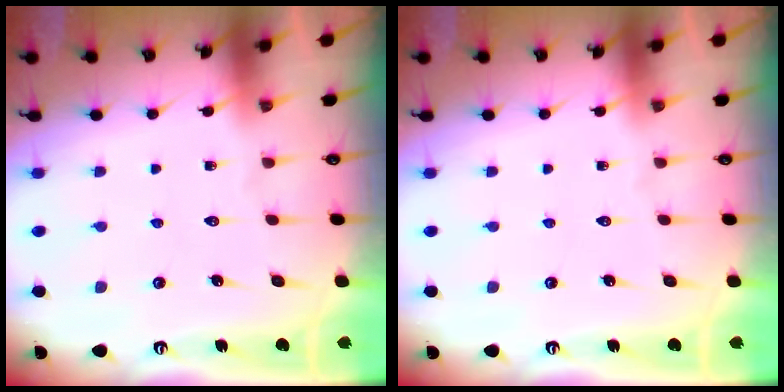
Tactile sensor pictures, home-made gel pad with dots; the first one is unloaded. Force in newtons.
{"total": 0.0}